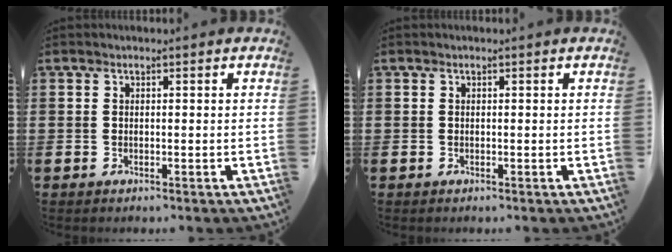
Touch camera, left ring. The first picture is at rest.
{"total": 0.0}